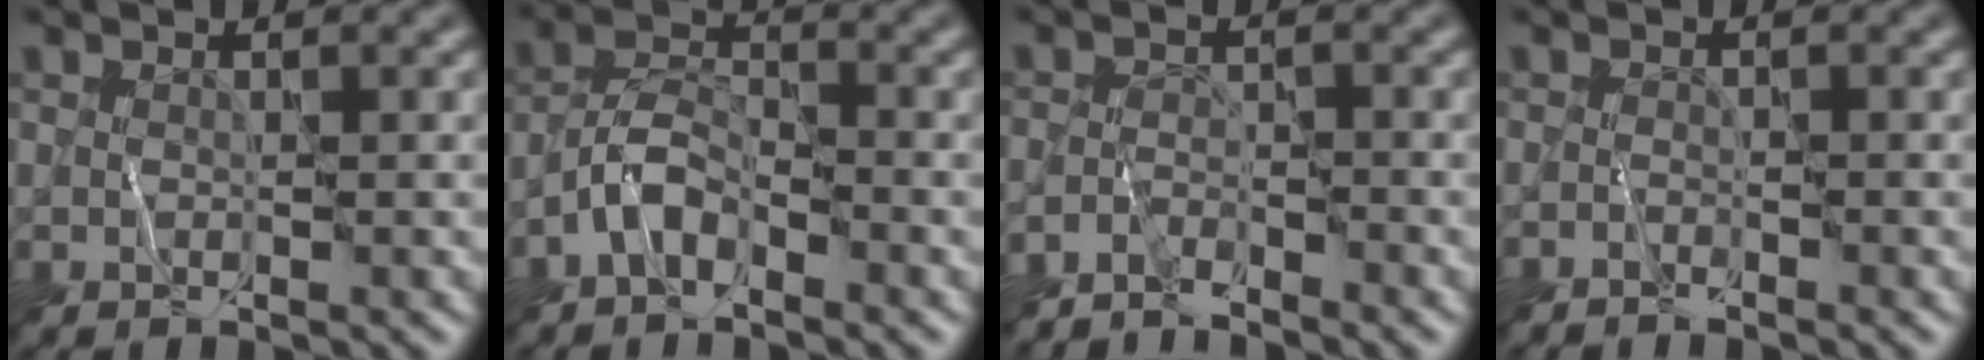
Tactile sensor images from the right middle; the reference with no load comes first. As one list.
[{"total": 3.0, "force": [-2.0, 1.4, 1.8], "torque": [-0.031, 0.013, -0.049]}, {"total": 2.6, "force": [-2.5, 0.5, 0.5], "torque": [-0.009, 0.001, -0.057]}, {"total": 1.0, "force": [-1.0, 0.1, 0.0], "torque": [0.000, 0.000, -0.023]}]